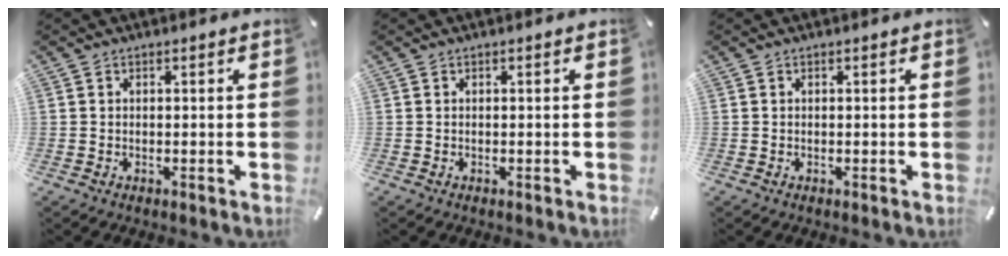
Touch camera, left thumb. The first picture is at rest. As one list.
[{"total": 0.0}, {"total": 0.0}]